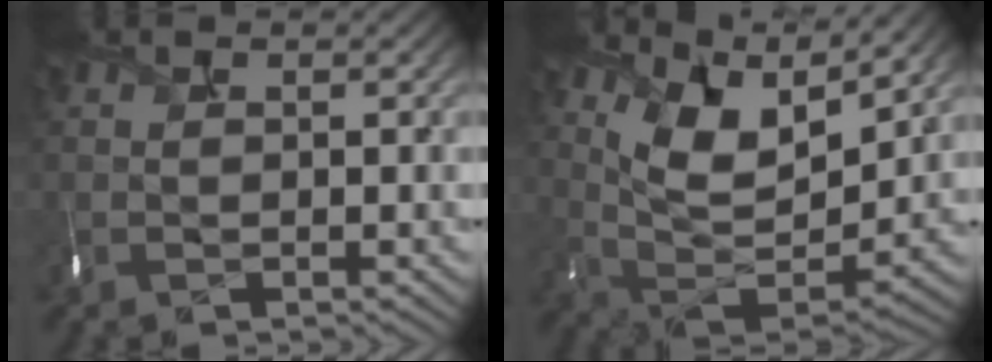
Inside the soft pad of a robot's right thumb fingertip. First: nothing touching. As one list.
[{"total": 12.5, "force": [8.4, 5.1, 7.8], "torque": [-0.183, -0.001, 0.136]}]